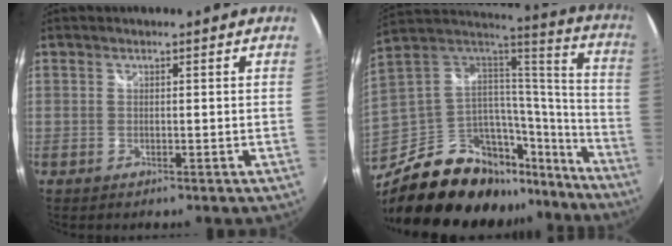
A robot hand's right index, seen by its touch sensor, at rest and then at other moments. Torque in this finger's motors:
{"motor_torque": [1.04, -1.10, -0.05, -0.15]}